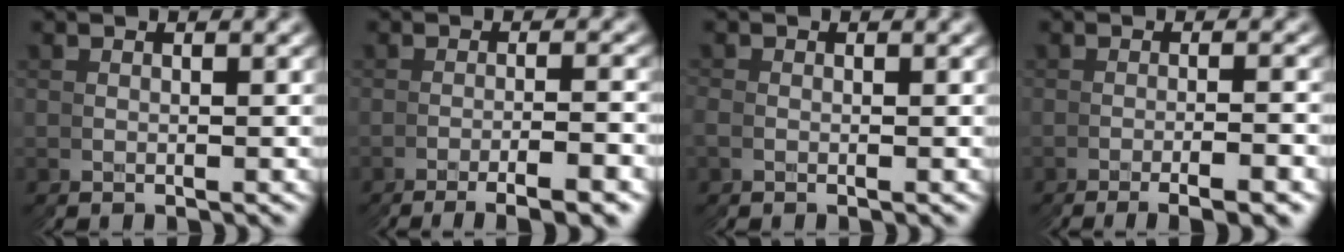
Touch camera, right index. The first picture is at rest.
{"total": 3.9, "force": [-3.0, -1.7, 2.0], "torque": [-0.025, 0.011, -0.057]}
{"total": 0.9, "force": [-0.3, -0.5, -0.7], "torque": [0.009, 0.002, -0.009]}
{"total": 3.1, "force": [-2.1, -1.6, 1.7], "torque": [-0.021, 0.015, -0.044]}